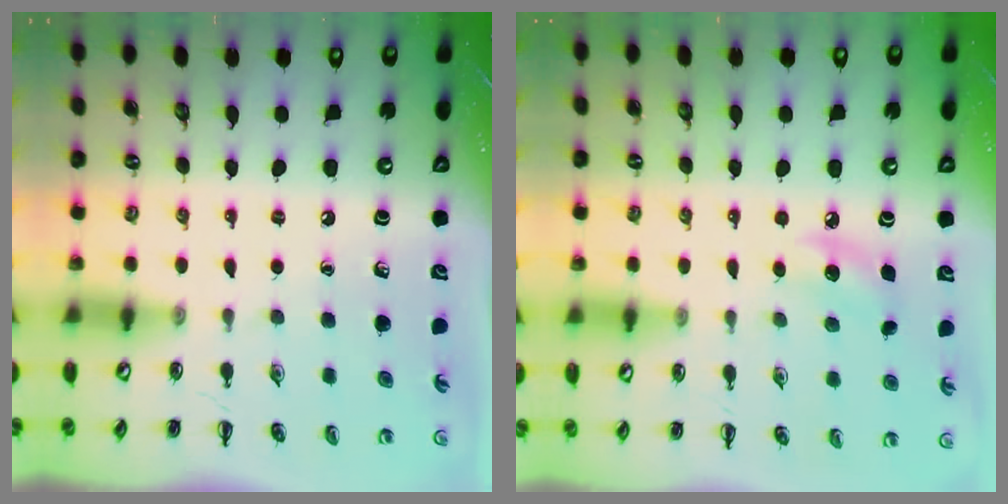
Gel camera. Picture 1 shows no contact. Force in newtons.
{"total": 7.4, "press": 7.2, "slide": 1.8}